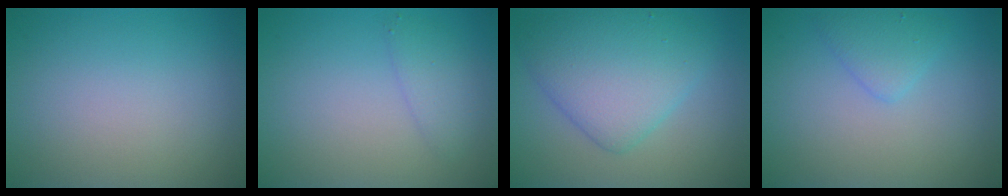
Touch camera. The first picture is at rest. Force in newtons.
{"total": 1.8, "press": 1.8, "slide": 0.1}
{"total": 6.3, "press": 6.3, "slide": 0.1}
{"total": 1.9, "press": 1.9, "slide": 0.0}